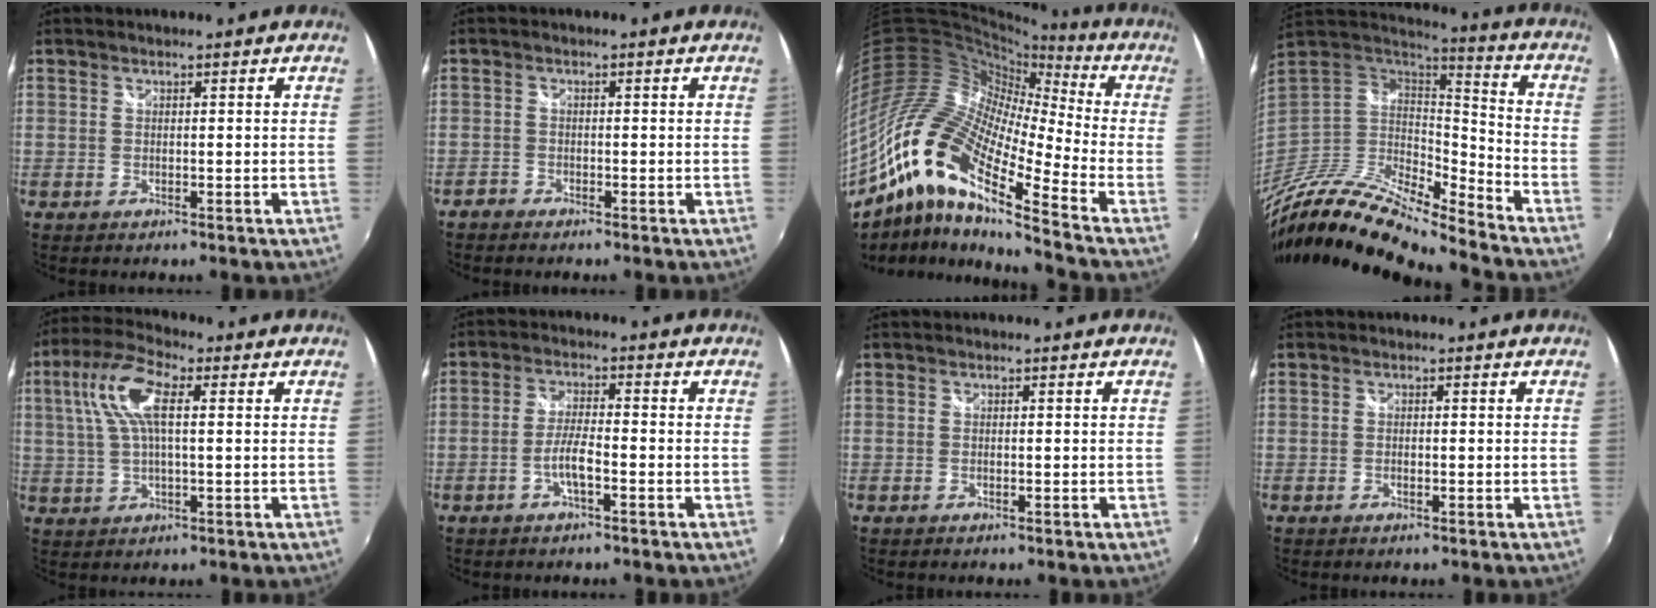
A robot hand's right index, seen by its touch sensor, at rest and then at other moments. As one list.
[{"total": 1.7, "force": [-1.5, 0.7, 0.1], "torque": [-0.006, -0.002, -0.032]}, {"total": 20.5, "force": [-11.4, 4.8, 16.3], "torque": [-0.276, -0.024, -0.245]}, {"total": 21.8, "force": [-17.8, 4.9, 11.7], "torque": [-0.233, -0.039, -0.336]}, {"total": 10.1, "force": [2.5, 3.8, 9.1], "torque": [-0.186, 0.022, 0.046]}, {"total": 4.3, "force": [-2.0, 0.7, 3.8], "torque": [-0.079, 0.001, -0.038]}, {"total": 0.0}, {"total": 0.6, "force": [-0.2, 0.4, 0.3], "torque": [-0.008, -0.002, -0.005]}]